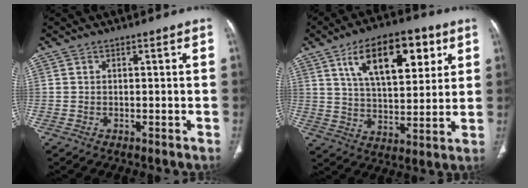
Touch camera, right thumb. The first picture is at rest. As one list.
[{"total": 17.9, "force": [7.9, 8.5, 13.7], "torque": [-0.179, -0.021, 0.133]}]